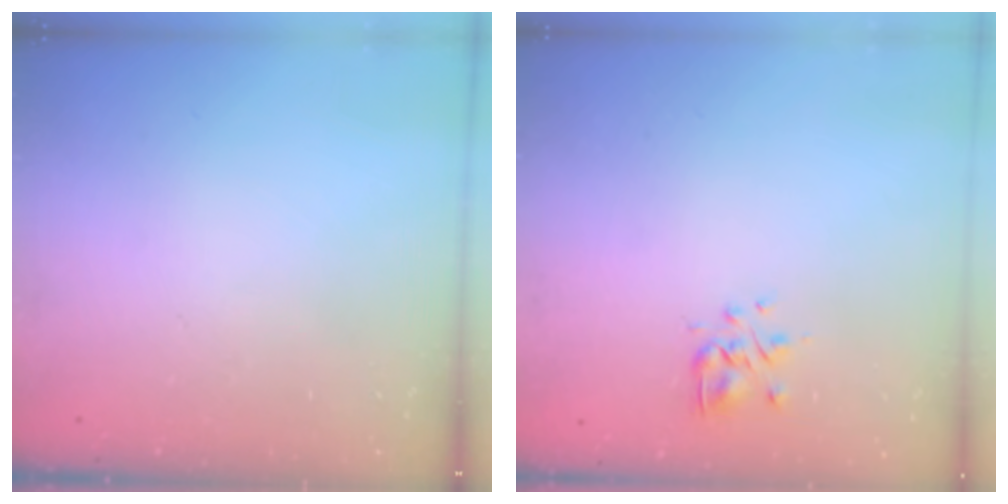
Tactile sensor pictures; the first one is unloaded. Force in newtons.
{"total": 3.4, "press": 3.2, "slide": 1.2}